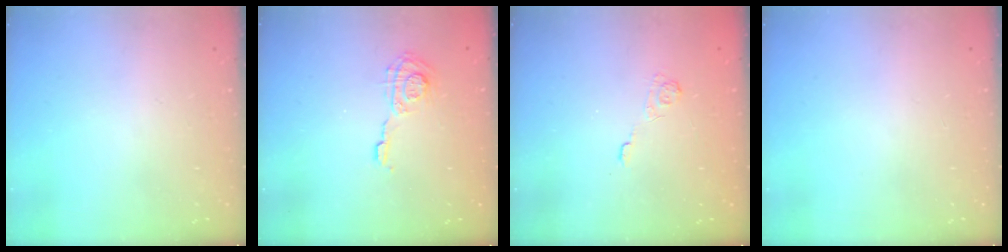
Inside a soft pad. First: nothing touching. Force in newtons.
{"total": 7.1, "press": 7.1, "slide": 0.7}
{"total": 2.7, "press": 2.2, "slide": 1.5}
{"total": 0.0}